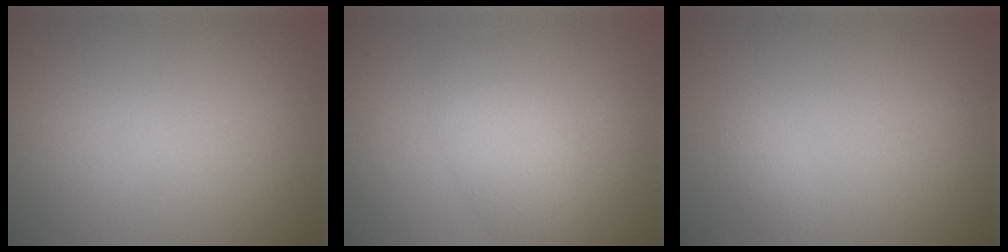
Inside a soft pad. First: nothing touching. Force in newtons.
{"total": 2.6, "press": 2.6, "slide": 0.1}
{"total": 0.7, "press": 0.7, "slide": 0.0}